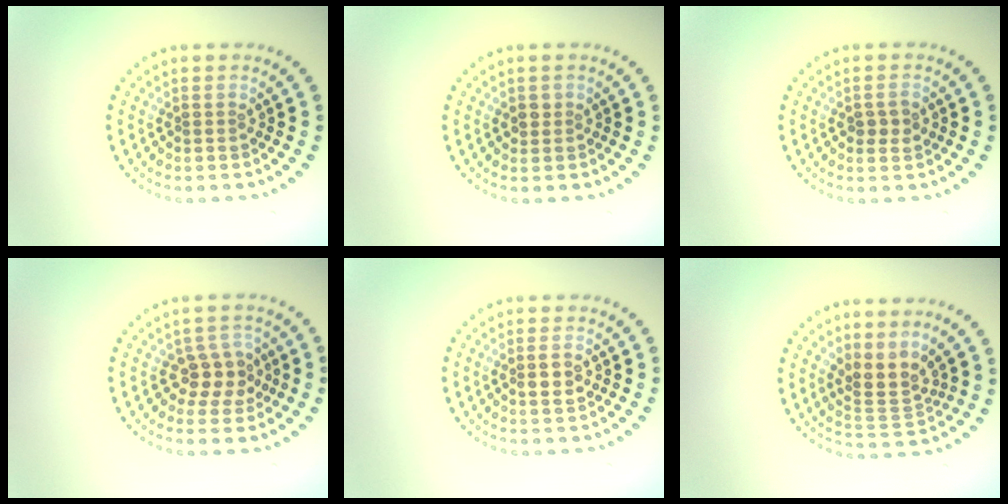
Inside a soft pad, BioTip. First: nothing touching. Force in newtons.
{"total": 1.0, "press": 0.8, "slide": 0.5}
{"total": 1.6, "press": 1.5, "slide": 0.2}
{"total": 2.9, "press": 2.6, "slide": 1.2}
{"total": 1.6, "press": 1.5, "slide": 0.3}
{"total": 2.9, "press": 2.1, "slide": 2.1}